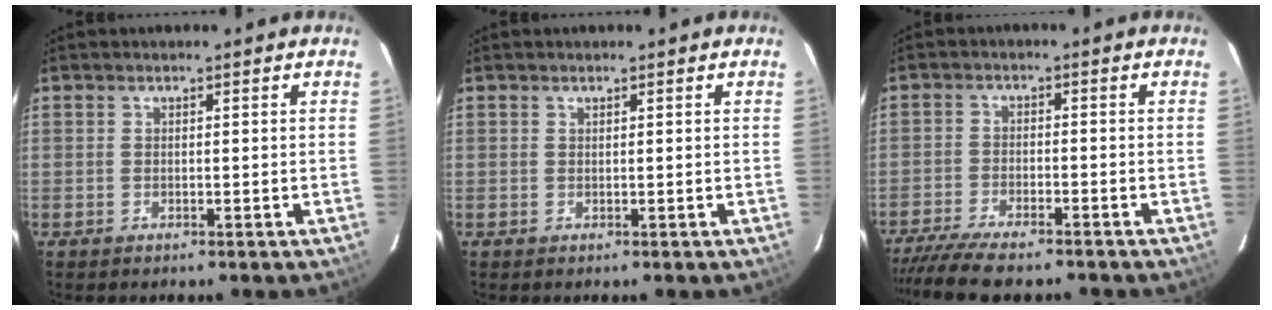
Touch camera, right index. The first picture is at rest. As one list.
[{"total": 0.0}, {"total": 11.7, "force": [-10.1, 2.2, 5.5], "torque": [-0.129, -0.031, -0.172]}]